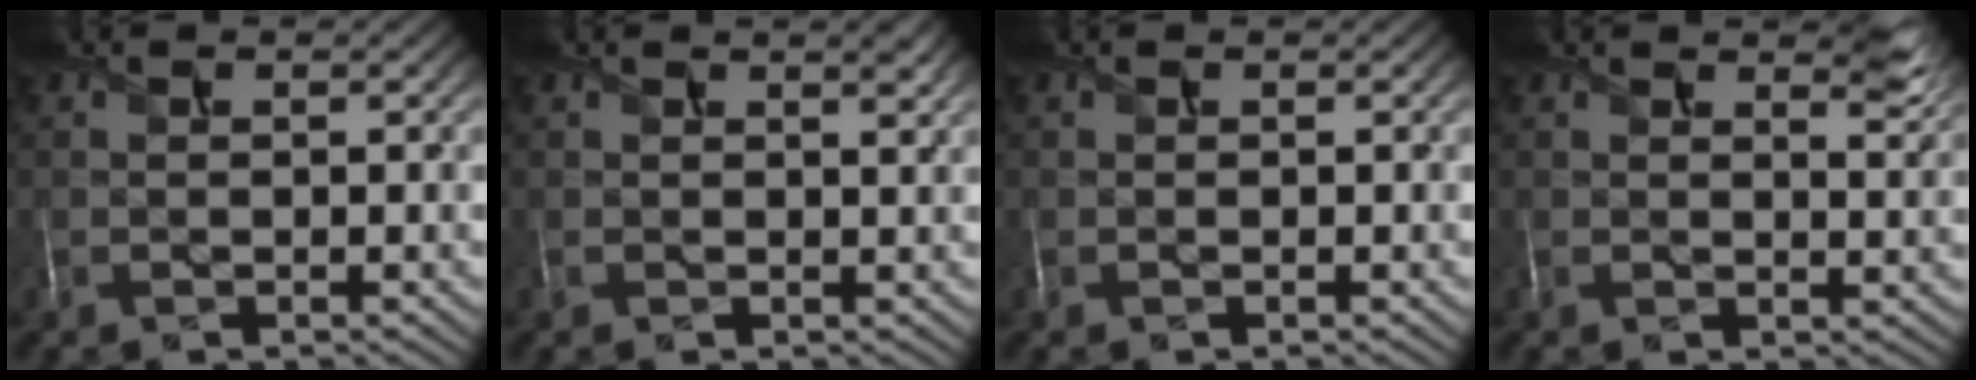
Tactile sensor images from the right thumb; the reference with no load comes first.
{"total": 1.7, "force": [1.3, 0.3, 1.1], "torque": [-0.022, -0.004, 0.020]}
{"total": 0.0}
{"total": 3.7, "force": [2.8, 0.8, 2.3], "torque": [-0.038, -0.001, 0.050]}